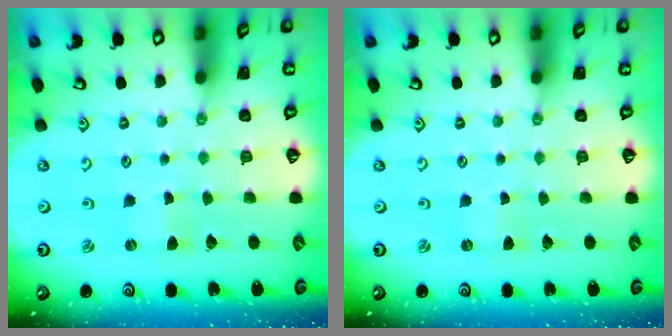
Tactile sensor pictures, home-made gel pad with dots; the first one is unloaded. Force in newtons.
{"total": 0.9, "press": 0.9, "slide": 0.2}